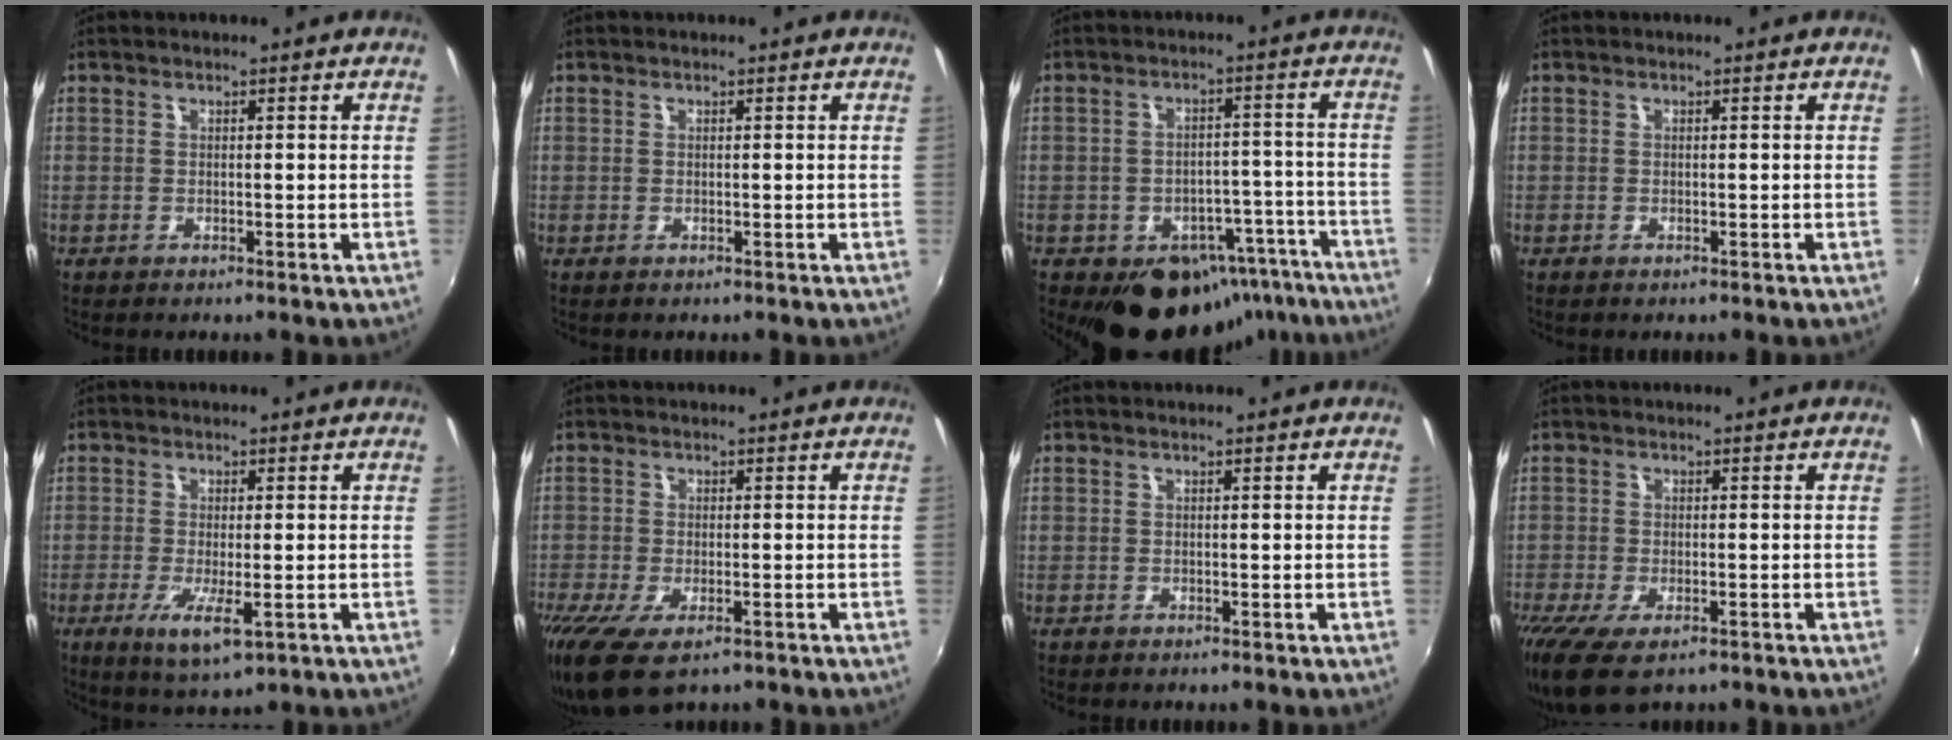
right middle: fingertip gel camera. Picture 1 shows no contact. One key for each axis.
{"total": 0.0}
{"total": 15.2, "fx": -10.5, "fy": 9.8, "fz": 5.1, "tx": -0.077, "ty": 0.038, "tz": -0.104}
{"total": 0.0}
{"total": 6.2, "fx": -2.2, "fy": 1.4, "fz": 5.6, "tx": -0.114, "ty": -0.022, "tz": -0.036}
{"total": 8.6, "fx": -5.1, "fy": 3.4, "fz": 6.0, "tx": -0.133, "ty": -0.040, "tz": -0.088}
{"total": 0.0}
{"total": 8.3, "fx": -5.3, "fy": 3.3, "fz": 5.5, "tx": -0.126, "ty": -0.039, "tz": -0.091}